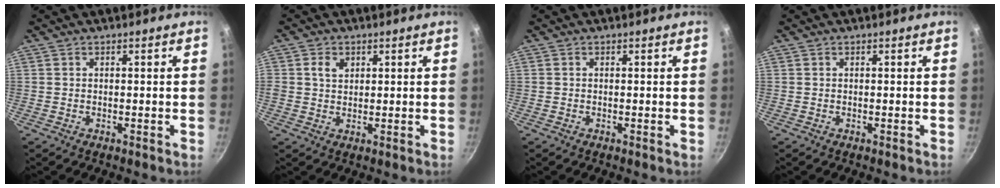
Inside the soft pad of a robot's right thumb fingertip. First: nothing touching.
{"total": 3.1, "force": [1.1, 2.5, 1.5], "torque": [-0.014, 0.000, 0.018]}
{"total": 0.0}
{"total": 0.0}